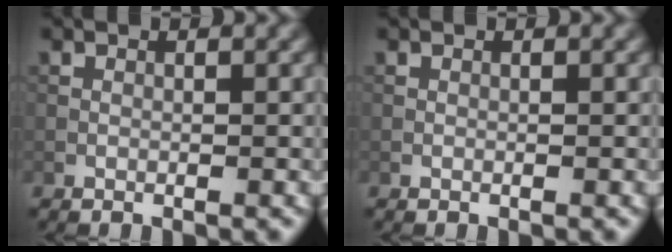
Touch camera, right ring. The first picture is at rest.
{"total": 0.0}